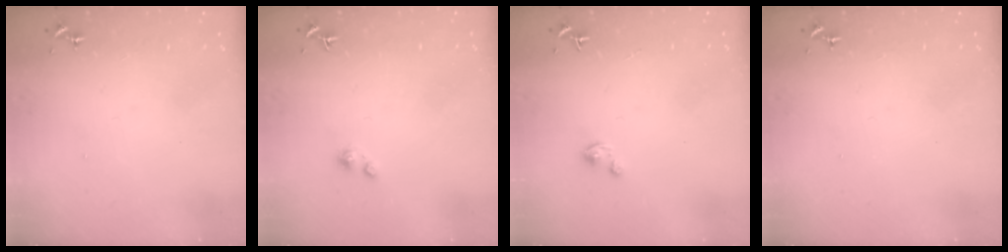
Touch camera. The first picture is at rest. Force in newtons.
{"total": 2.2, "press": 2.2, "slide": 0.2}
{"total": 2.6, "press": 2.6, "slide": 0.2}
{"total": 0.0}